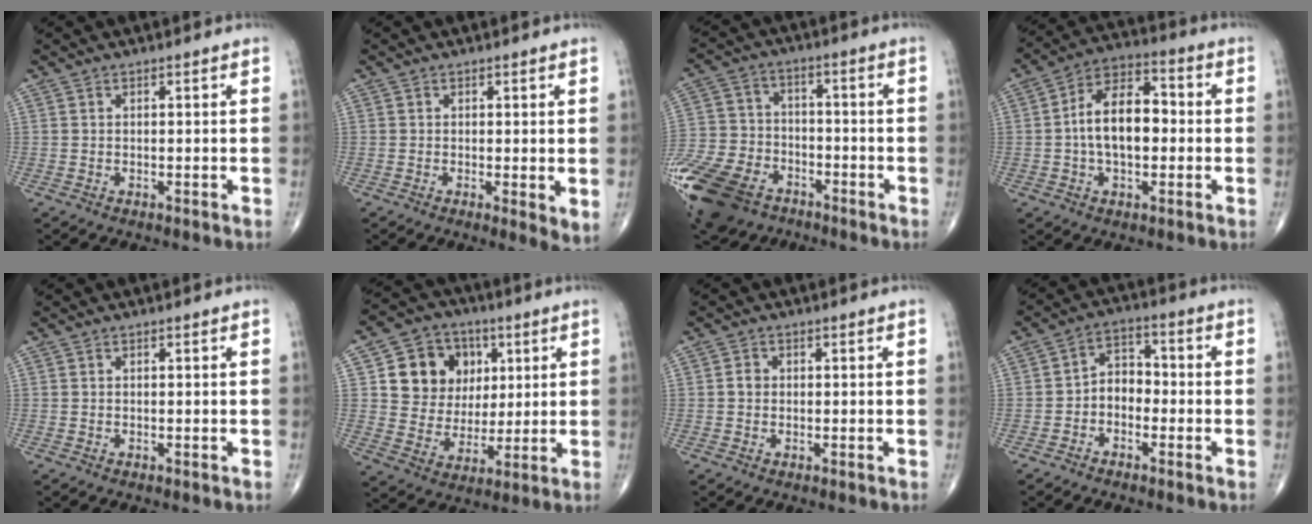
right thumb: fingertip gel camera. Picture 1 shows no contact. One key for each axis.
{"total": 3.4, "fx": -0.1, "fy": 1.2, "fz": 3.2, "tx": -0.050, "ty": -0.013, "tz": -0.004}
{"total": 22.2, "fx": -11.6, "fy": 14.9, "fz": 11.8, "tx": -0.292, "ty": 0.019, "tz": -0.207}
{"total": 12.5, "fx": -0.4, "fy": 7.2, "fz": 10.2, "tx": -0.163, "ty": 0.030, "tz": -0.017}
{"total": 0.0}
{"total": 14.1, "fx": 4.2, "fy": 12.1, "fz": 6.0, "tx": -0.053, "ty": -0.003, "tz": 0.078}
{"total": 1.5, "fx": 0.0, "fy": 1.3, "fz": 0.7, "tx": -0.006, "ty": 0.004, "tz": -0.003}
{"total": 5.5, "fx": -1.8, "fy": 4.1, "fz": 3.2, "tx": -0.030, "ty": 0.029, "tz": -0.047}